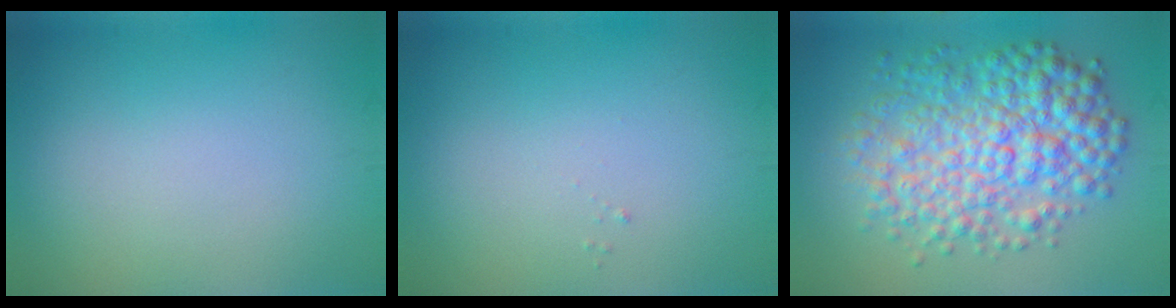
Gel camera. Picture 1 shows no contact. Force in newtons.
{"total": 0.0}
{"total": 7.9, "press": 7.9, "slide": 0.1}